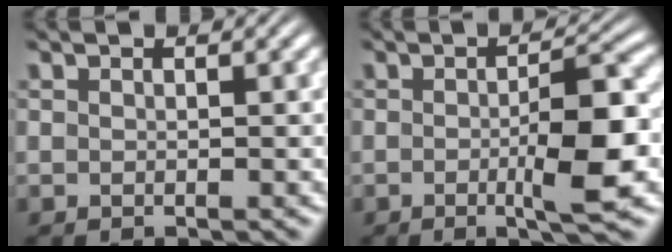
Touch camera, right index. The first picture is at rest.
{"total": 5.3, "force": [-1.3, 0.9, 5.1], "torque": [-0.067, 0.001, -0.028]}